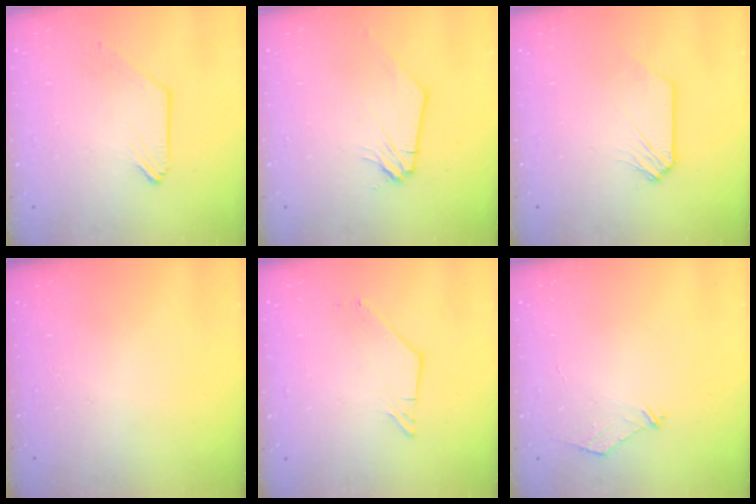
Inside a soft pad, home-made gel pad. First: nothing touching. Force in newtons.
{"total": 1.2, "press": 1.2, "slide": 0.1}
{"total": 0.0}
{"total": 0.0}
{"total": 2.7, "press": 2.7, "slide": 0.4}
{"total": 4.1, "press": 4.1, "slide": 0.5}